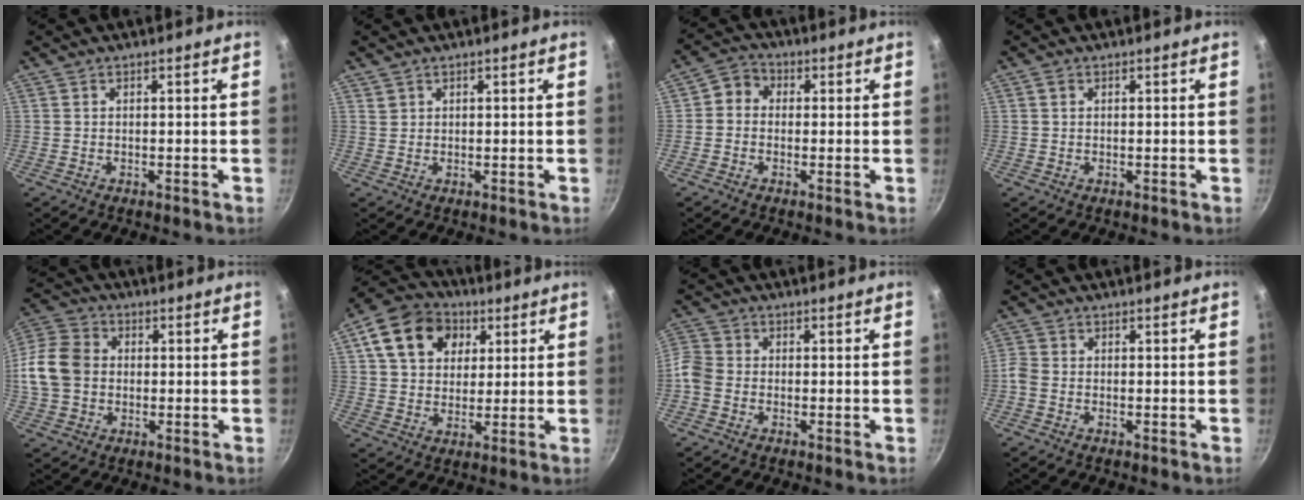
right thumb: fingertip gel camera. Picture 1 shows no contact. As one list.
[{"total": 1.0, "force": [0.6, 0.8, 0.2], "torque": [0.008, 0.008, 0.014]}, {"total": 4.3, "force": [-0.1, 3.8, 2.0], "torque": [-0.018, 0.012, -0.022]}, {"total": 1.0, "force": [0.4, 0.8, 0.5], "torque": [-0.007, 0.002, 0.005]}, {"total": 12.0, "force": [-0.1, 9.7, 7.0], "torque": [-0.117, 0.019, -0.018]}, {"total": 14.5, "force": [5.3, 11.2, 7.7], "torque": [-0.112, 0.007, 0.078]}, {"total": 6.4, "force": [-2.1, 5.2, 3.2], "torque": [-0.072, 0.016, -0.061]}, {"total": 2.3, "force": [-1.2, 1.5, 1.2], "torque": [-0.033, 0.005, -0.031]}]